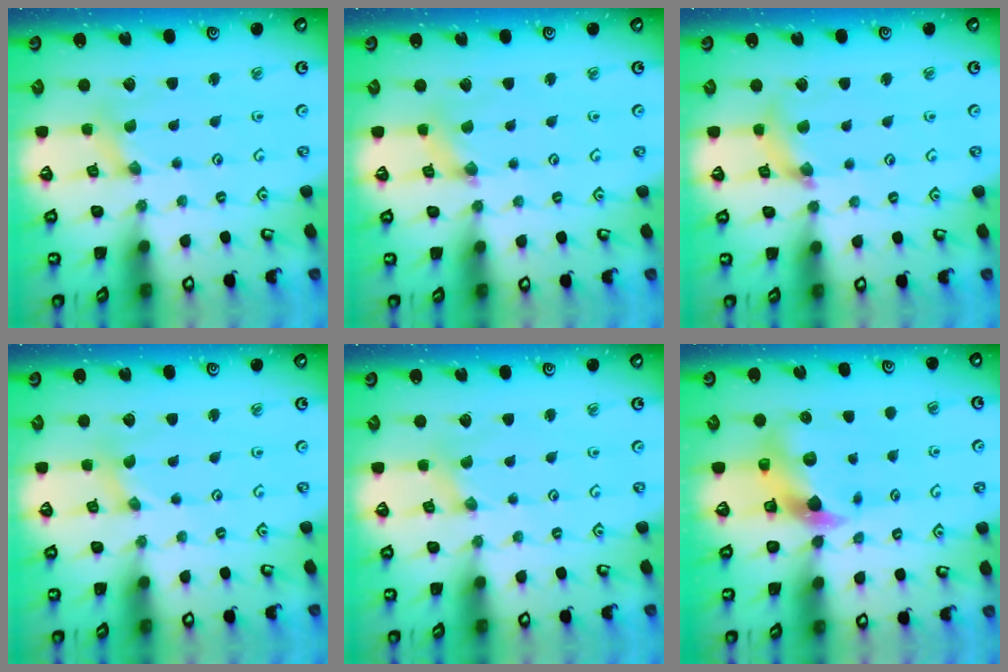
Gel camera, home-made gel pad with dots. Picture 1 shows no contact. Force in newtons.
{"total": 1.6, "press": 1.6, "slide": 0.2}
{"total": 6.4, "press": 6.4, "slide": 0.6}
{"total": 0.0}
{"total": 0.0}
{"total": 8.2, "press": 8.1, "slide": 0.8}